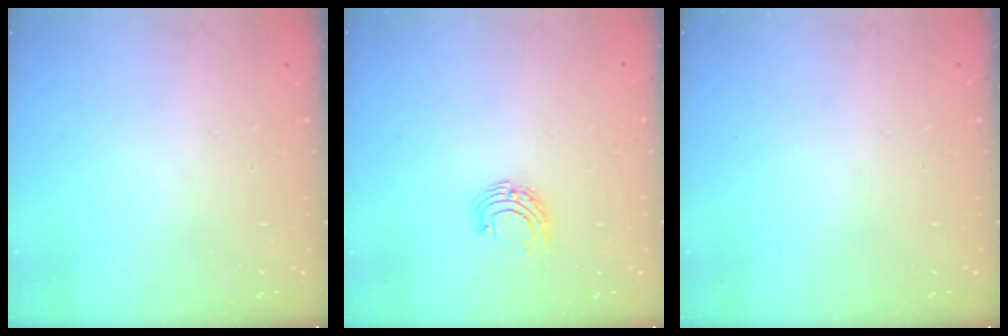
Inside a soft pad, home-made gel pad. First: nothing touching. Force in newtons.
{"total": 5.2, "press": 5.2, "slide": 0.5}
{"total": 0.0}